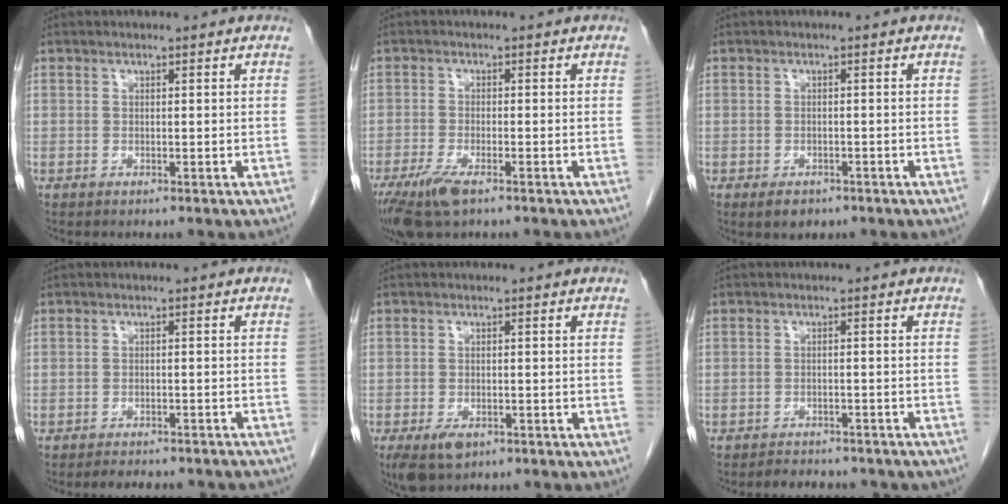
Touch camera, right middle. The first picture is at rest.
{"total": 6.1, "force": [-4.0, 1.1, 4.5], "torque": [-0.092, -0.017, -0.073]}
{"total": 2.8, "force": [-1.8, 1.6, 1.3], "torque": [-0.022, -0.001, -0.019]}
{"total": 10.0, "force": [-9.1, 2.4, 3.3], "torque": [-0.041, -0.002, -0.099]}
{"total": 4.8, "force": [-2.8, 2.6, 2.9], "torque": [-0.057, -0.008, -0.041]}
{"total": 7.8, "force": [-6.9, 2.6, 2.5], "torque": [-0.035, 0.005, -0.077]}